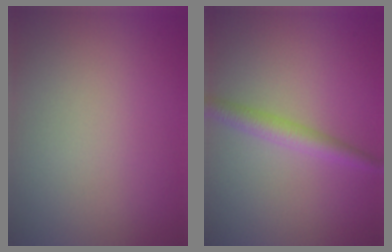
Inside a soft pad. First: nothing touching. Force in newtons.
{"total": 2.5, "press": 2.5, "slide": 0.0}